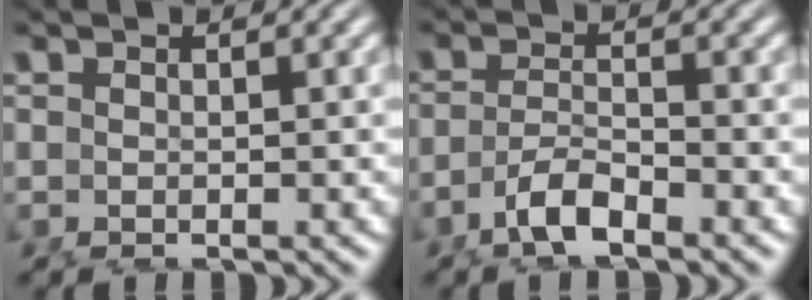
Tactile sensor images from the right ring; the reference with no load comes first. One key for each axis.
{"total": 2.6, "fx": -1.8, "fy": 0.7, "fz": 1.8, "tx": -0.028, "ty": -0.010, "tz": -0.026}